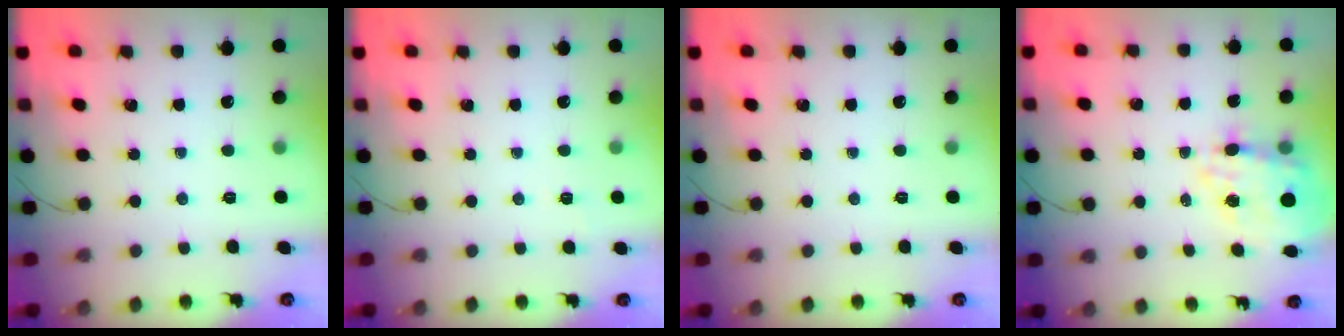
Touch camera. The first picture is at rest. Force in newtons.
{"total": 2.0, "press": 1.6, "slide": 1.2}
{"total": 0.0}
{"total": 13.1, "press": 12.6, "slide": 3.5}